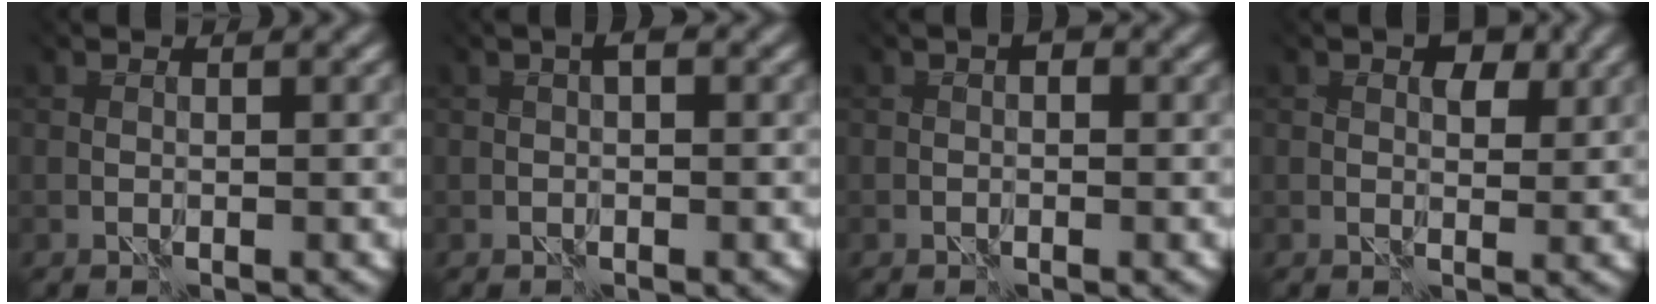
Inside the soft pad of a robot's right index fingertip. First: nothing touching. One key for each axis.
{"total": 0.8, "fx": -0.6, "fy": -0.4, "fz": 0.3, "tx": -0.007, "ty": 0.000, "tz": 0.007}
{"total": 0.6, "fx": -0.6, "fy": 0.2, "fz": 0.2, "tx": 0.014, "ty": 0.001, "tz": -0.004}
{"total": 1.8, "fx": 0.4, "fy": 1.0, "fz": 1.4, "tx": -0.012, "ty": 0.003, "tz": 0.019}